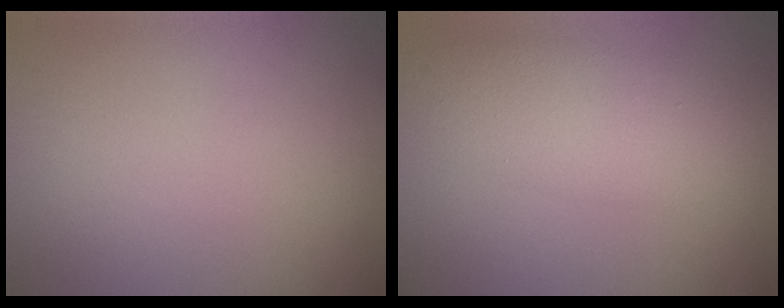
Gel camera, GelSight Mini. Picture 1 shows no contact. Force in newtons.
{"total": 4.8, "press": 4.8, "slide": 0.1}